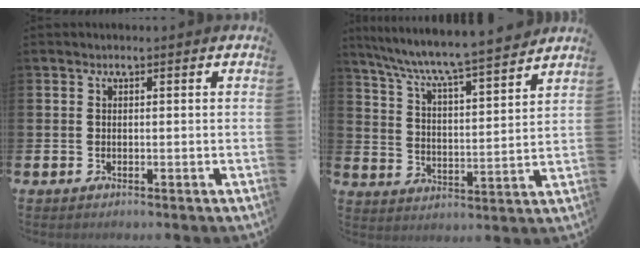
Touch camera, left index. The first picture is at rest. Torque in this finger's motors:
{"motor_torque": [0.20, -1.42, 1.05, 0.21]}